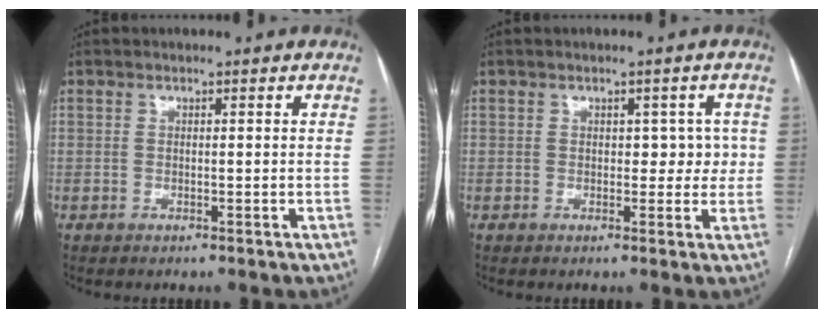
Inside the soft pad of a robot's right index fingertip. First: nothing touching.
{"total": 3.3, "force": [0.3, 2.3, 2.4], "torque": [-0.016, 0.014, 0.004]}